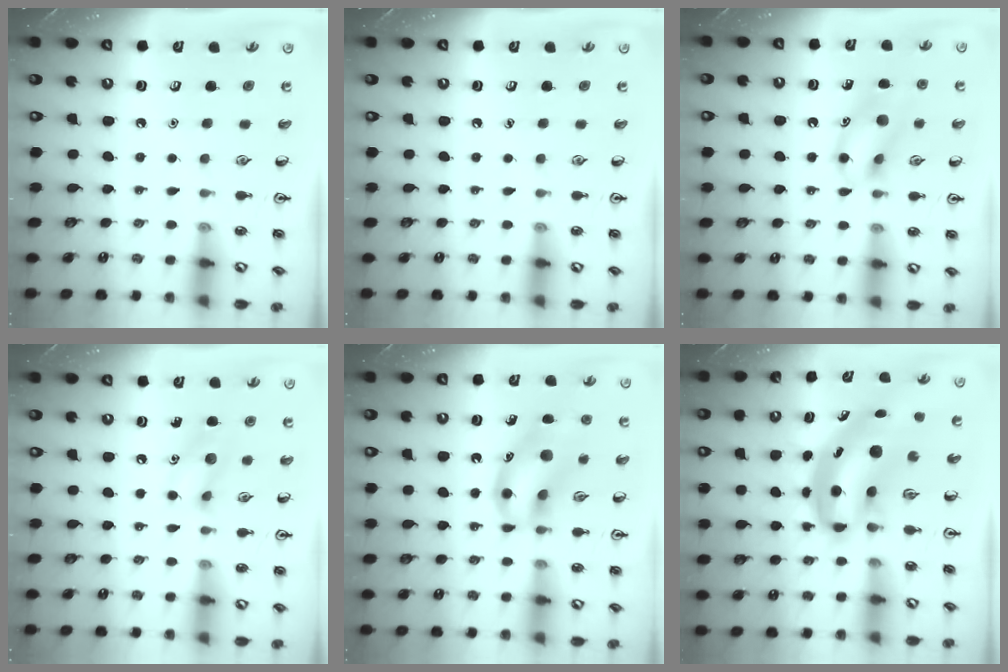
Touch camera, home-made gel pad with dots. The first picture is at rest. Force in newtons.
{"total": 0.0}
{"total": 12.2, "press": 12.0, "slide": 2.2}
{"total": 8.8, "press": 8.7, "slide": 1.1}
{"total": 13.7, "press": 13.6, "slide": 1.8}
{"total": 7.5, "press": 7.2, "slide": 2.3}